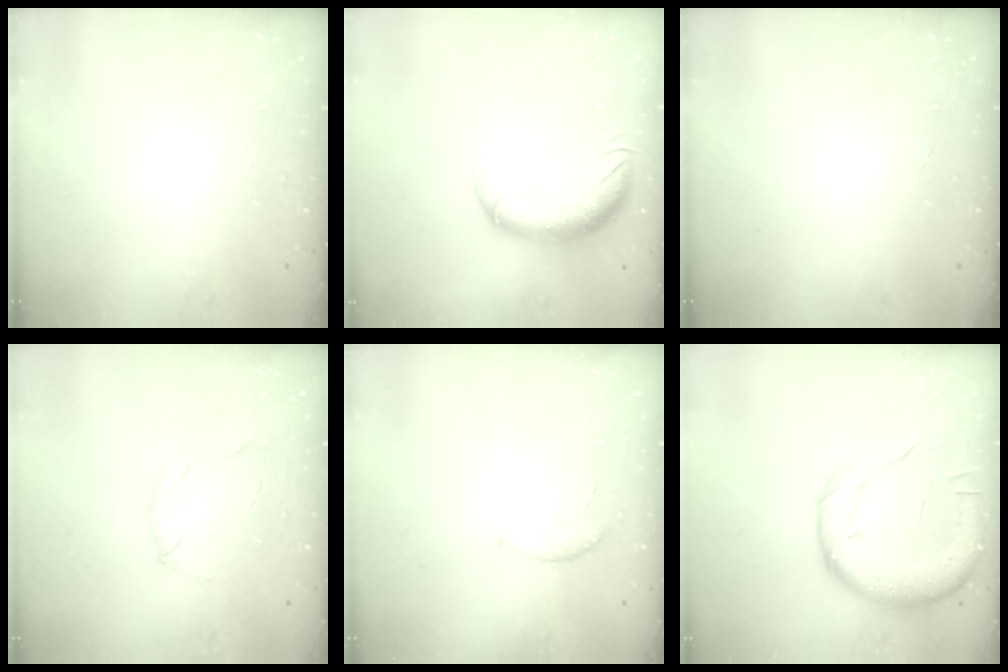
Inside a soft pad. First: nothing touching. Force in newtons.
{"total": 12.3, "press": 11.9, "slide": 3.1}
{"total": 0.0}
{"total": 5.1, "press": 5.0, "slide": 1.1}
{"total": 6.0, "press": 5.9, "slide": 1.3}
{"total": 16.3, "press": 16.1, "slide": 2.0}